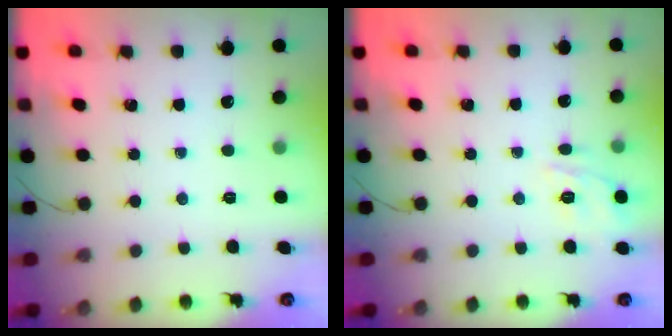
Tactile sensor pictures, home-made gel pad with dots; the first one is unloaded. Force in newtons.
{"total": 9.6, "press": 9.6, "slide": 1.2}